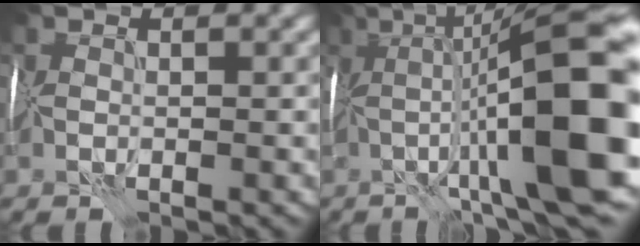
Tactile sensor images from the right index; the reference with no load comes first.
{"total": 15.4, "force": [-0.9, 3.5, 15.0], "torque": [-0.216, 0.032, -0.014]}